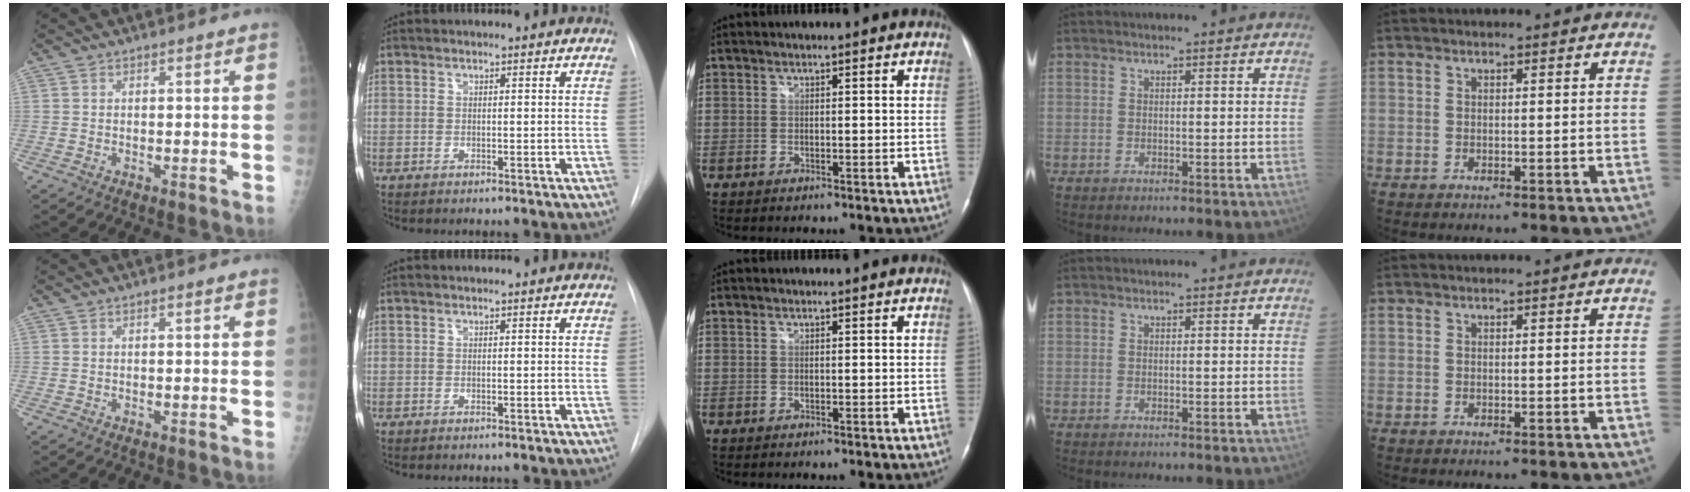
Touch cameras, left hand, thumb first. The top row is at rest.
{}